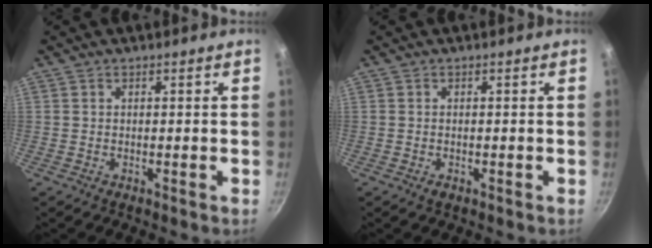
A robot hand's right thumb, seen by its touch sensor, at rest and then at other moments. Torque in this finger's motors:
{"motor_torque": [0.24, -0.33, -0.55, 0.08, 0.01]}